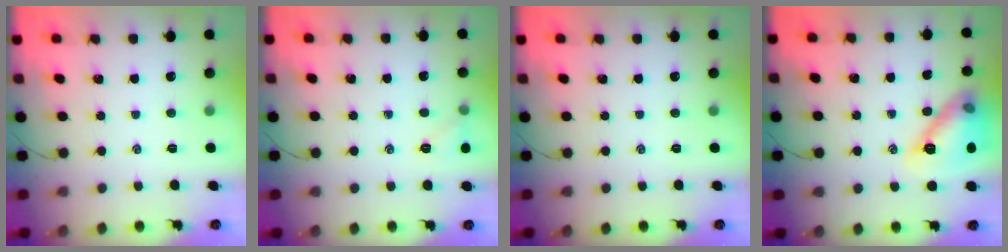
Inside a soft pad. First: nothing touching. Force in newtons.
{"total": 6.2, "press": 6.0, "slide": 1.6}
{"total": 0.0}
{"total": 15.4, "press": 15.4, "slide": 0.2}